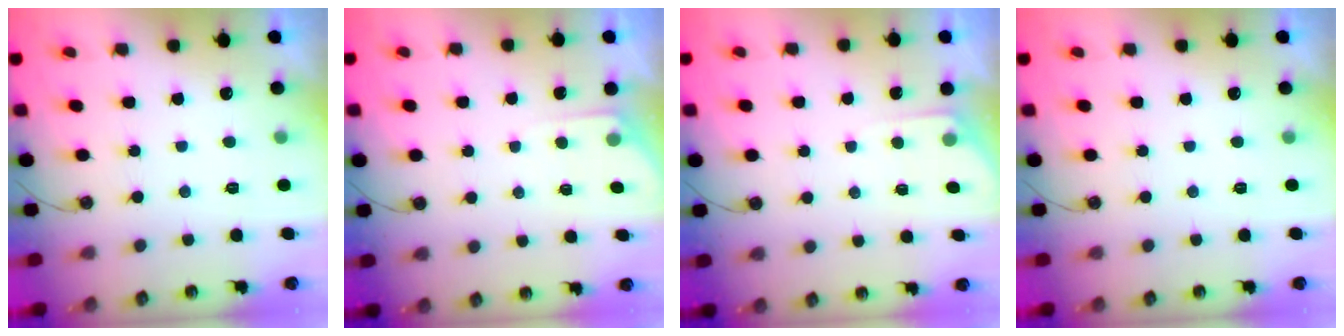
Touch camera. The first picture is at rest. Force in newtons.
{"total": 3.4, "press": 3.3, "slide": 0.5}
{"total": 3.4, "press": 3.3, "slide": 0.5}
{"total": 0.0}